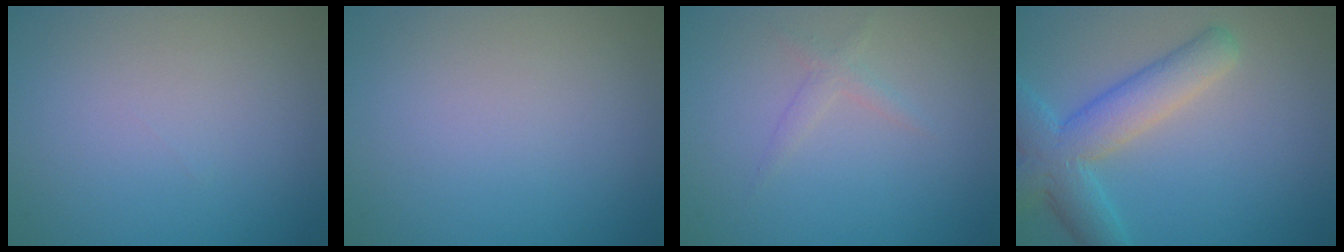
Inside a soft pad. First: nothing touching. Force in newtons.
{"total": 0.0}
{"total": 1.2, "press": 1.2, "slide": 0.1}
{"total": 6.1, "press": 6.1, "slide": 0.3}